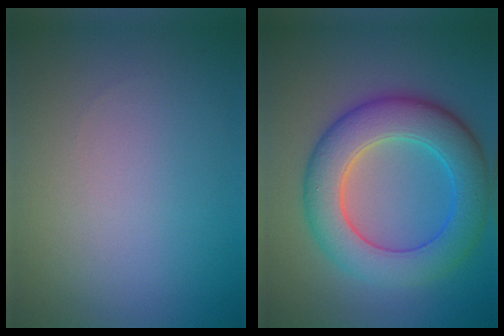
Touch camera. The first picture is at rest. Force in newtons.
{"total": 8.2, "press": 8.2, "slide": 0.2}